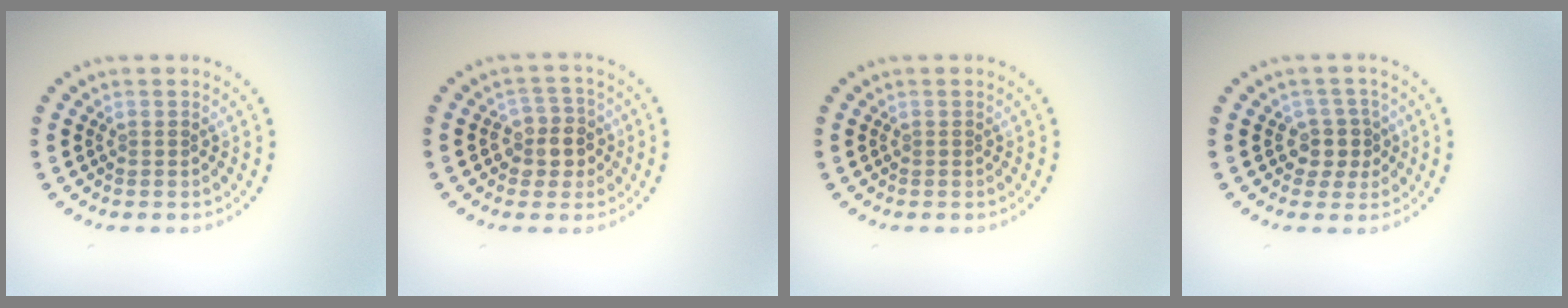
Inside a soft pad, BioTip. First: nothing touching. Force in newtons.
{"total": 2.9, "press": 2.6, "slide": 1.2}
{"total": 0.0}
{"total": 2.5, "press": 2.0, "slide": 1.4}